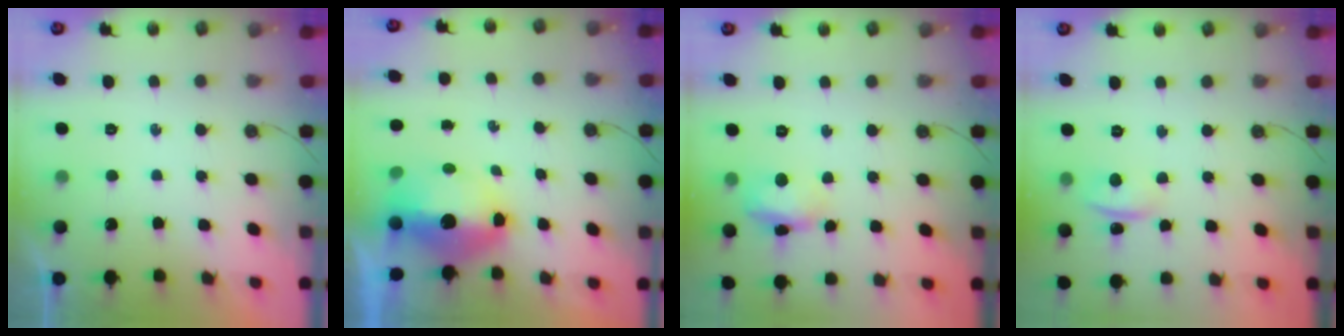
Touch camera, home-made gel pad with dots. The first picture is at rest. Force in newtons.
{"total": 10.3, "press": 9.7, "slide": 3.5}
{"total": 10.9, "press": 10.9, "slide": 0.9}
{"total": 1.6, "press": 1.2, "slide": 1.0}